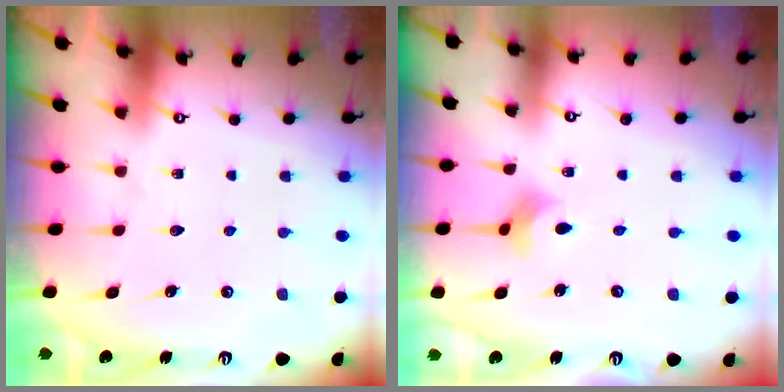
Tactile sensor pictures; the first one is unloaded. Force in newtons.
{"total": 2.6, "press": 2.6, "slide": 0.5}